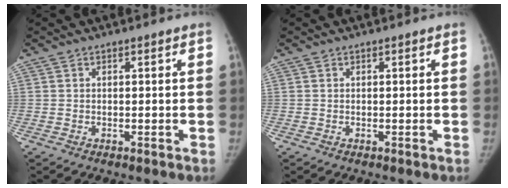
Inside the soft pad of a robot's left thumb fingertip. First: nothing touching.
{"total": 0.0}